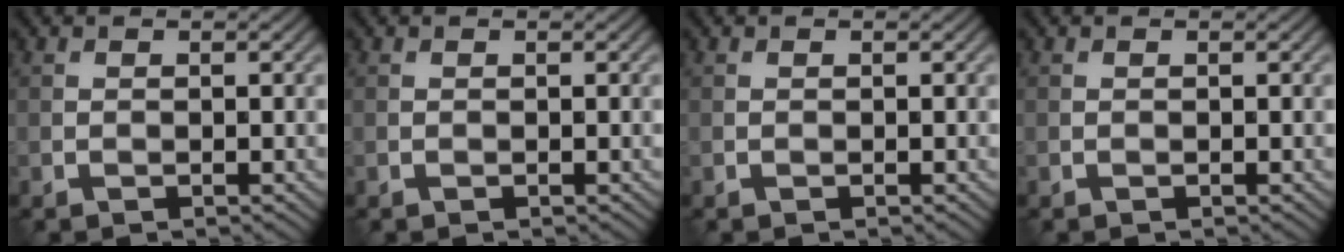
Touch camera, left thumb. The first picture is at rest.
{"total": 0.0}
{"total": 0.0}
{"total": 0.0}